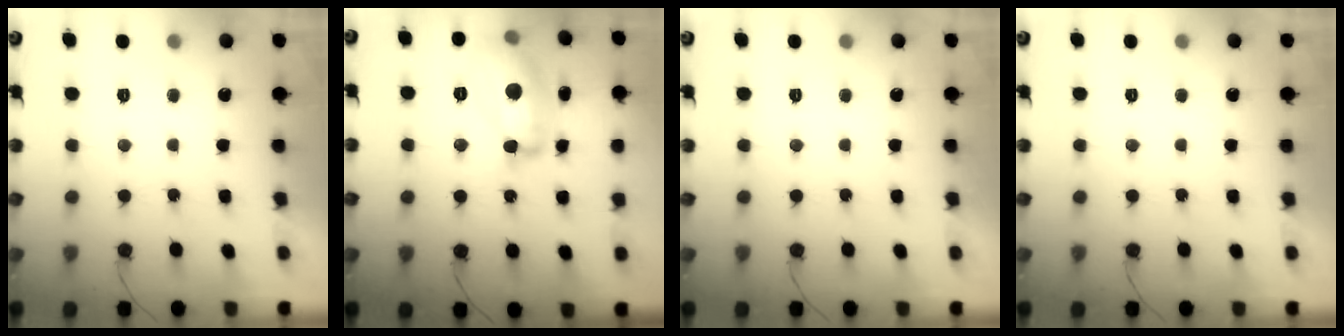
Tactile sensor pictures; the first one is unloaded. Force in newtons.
{"total": 15.9, "press": 15.8, "slide": 1.2}
{"total": 0.0}
{"total": 0.0}